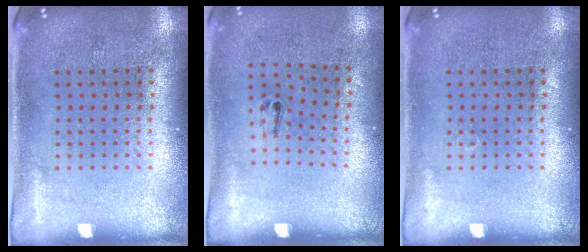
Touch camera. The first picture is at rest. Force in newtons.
{"total": 0.6, "press": 0.2, "slide": 0.5}
{"total": 0.0}